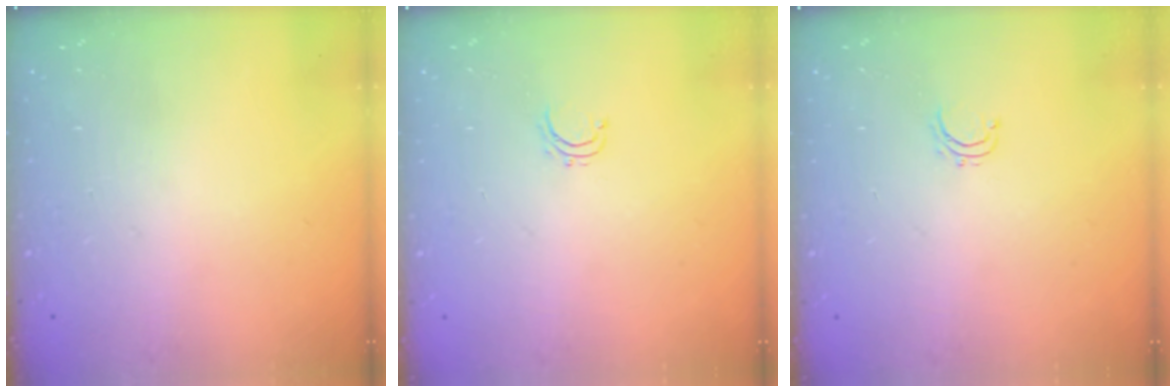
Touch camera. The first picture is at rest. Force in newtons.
{"total": 3.7, "press": 3.7, "slide": 0.3}
{"total": 3.7, "press": 3.7, "slide": 0.3}